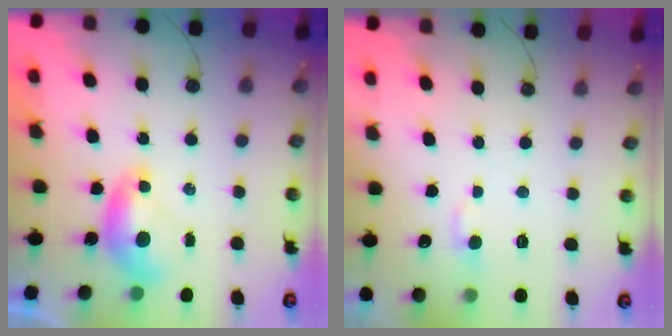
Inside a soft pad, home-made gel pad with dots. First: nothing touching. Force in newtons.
{"total": 2.5, "press": 2.5, "slide": 0.6}